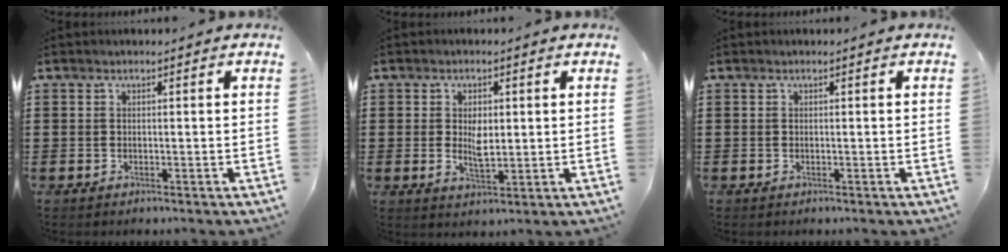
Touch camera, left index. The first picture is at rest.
{"total": 3.7, "force": [0.4, 1.8, 3.2], "torque": [-0.058, 0.002, 0.005]}
{"total": 0.0}